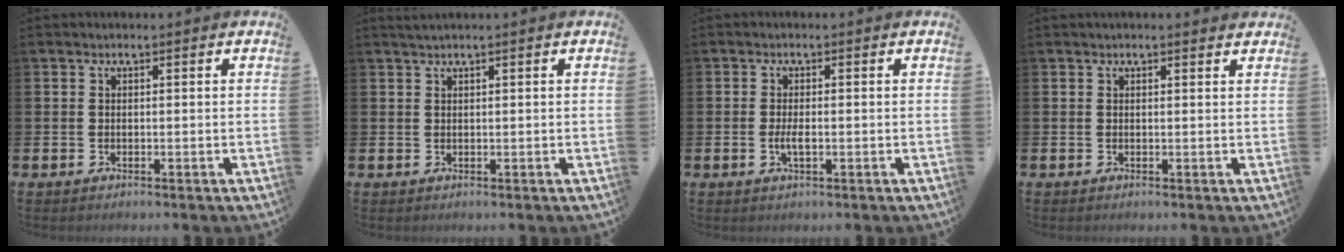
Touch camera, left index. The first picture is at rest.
{"total": 0.9, "force": [0.7, -0.1, 0.5], "torque": [-0.014, 0.004, 0.014]}
{"total": 1.9, "force": [-0.2, 0.6, 1.8], "torque": [-0.037, 0.001, -0.003]}
{"total": 0.7, "force": [0.7, 0.0, 0.2], "torque": [0.004, -0.004, 0.011]}